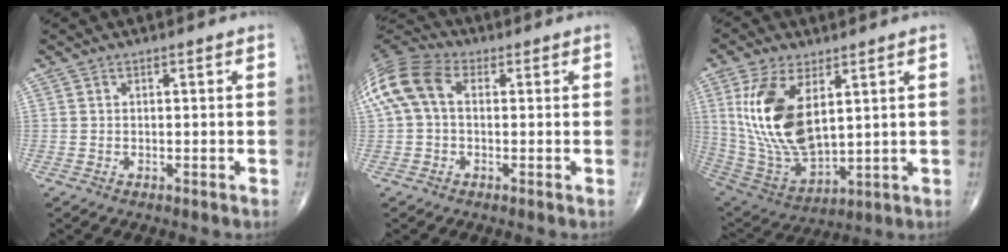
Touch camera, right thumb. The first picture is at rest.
{"total": 12.2, "force": [1.9, 8.0, 9.0], "torque": [-0.199, 0.035, 0.026]}
{"total": 17.7, "force": [4.9, 8.8, 14.5], "torque": [-0.283, -0.025, 0.112]}